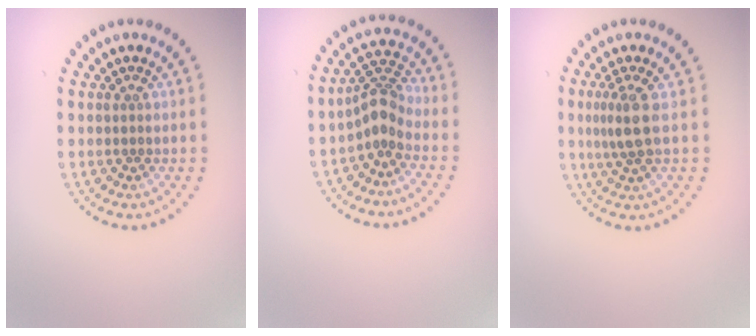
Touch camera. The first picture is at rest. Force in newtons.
{"total": 2.9, "press": 2.2, "slide": 2.0}
{"total": 2.7, "press": 2.2, "slide": 1.6}